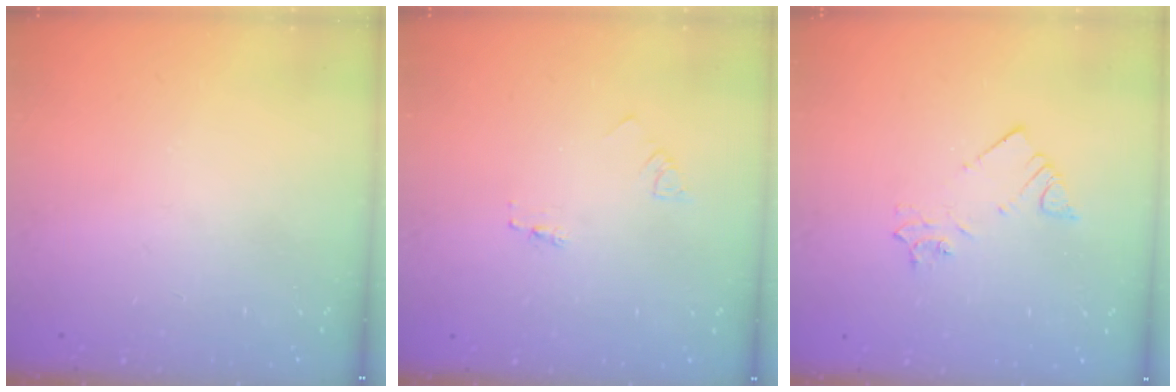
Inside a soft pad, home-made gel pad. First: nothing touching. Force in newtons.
{"total": 1.8, "press": 1.8, "slide": 0.2}
{"total": 3.3, "press": 3.3, "slide": 0.3}